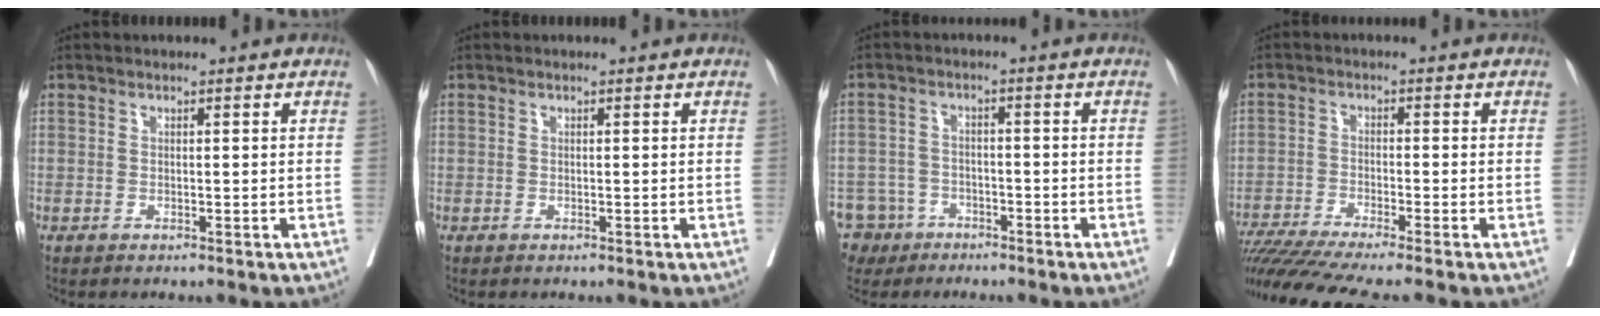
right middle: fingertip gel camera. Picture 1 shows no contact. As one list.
[{"total": 0.0}, {"total": 7.8, "force": [-5.5, 5.5, 0.8], "torque": [-0.029, -0.001, -0.094]}, {"total": 13.8, "force": [-11.7, -0.9, 7.2], "torque": [-0.124, -0.025, -0.196]}]